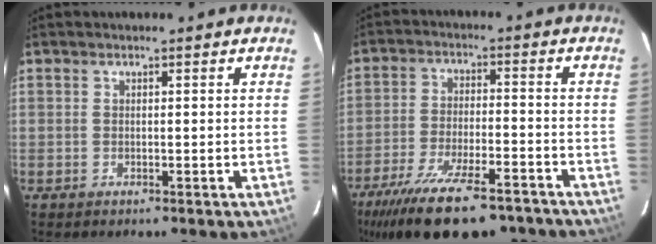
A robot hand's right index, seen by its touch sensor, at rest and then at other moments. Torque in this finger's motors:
{"motor_torque": [1.34, -0.80, 0.95, 0.21]}